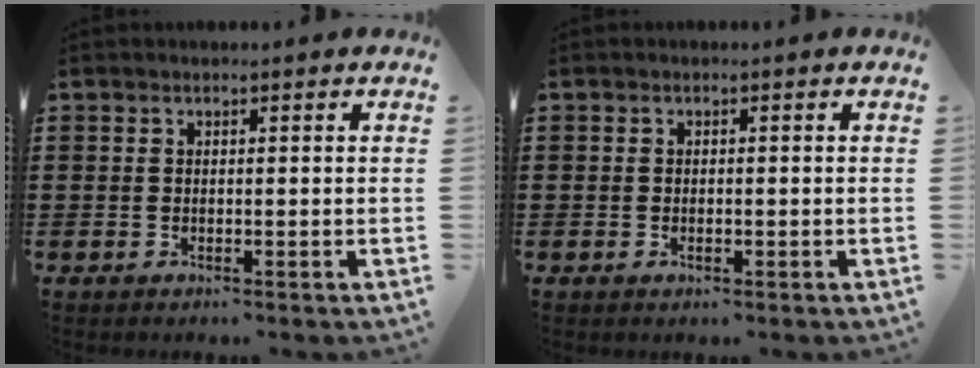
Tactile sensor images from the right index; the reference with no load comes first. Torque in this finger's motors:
{"motor_torque": [0.85, 1.29, -0.01, 0.00]}